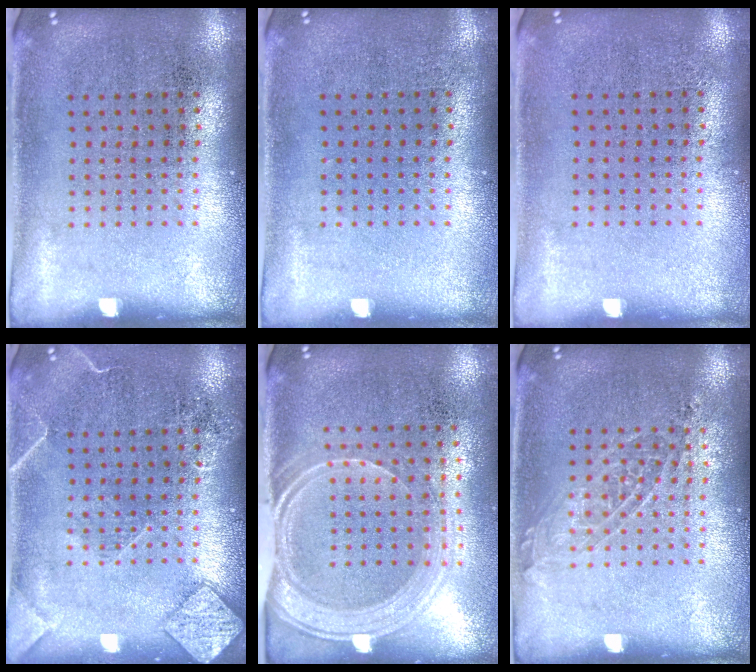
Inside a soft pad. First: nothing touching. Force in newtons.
{"total": 0.0}
{"total": 0.0}
{"total": 2.3, "press": 2.3, "slide": 0.3}
{"total": 1.9, "press": 1.6, "slide": 1.0}
{"total": 1.2, "press": 1.1, "slide": 0.5}